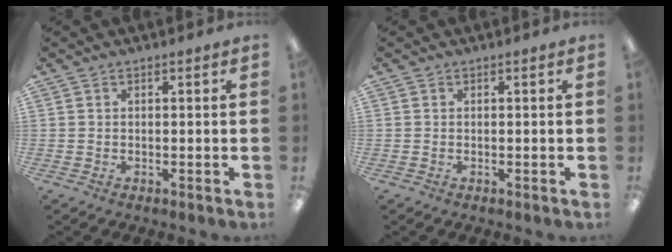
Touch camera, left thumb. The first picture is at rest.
{"total": 0.0}